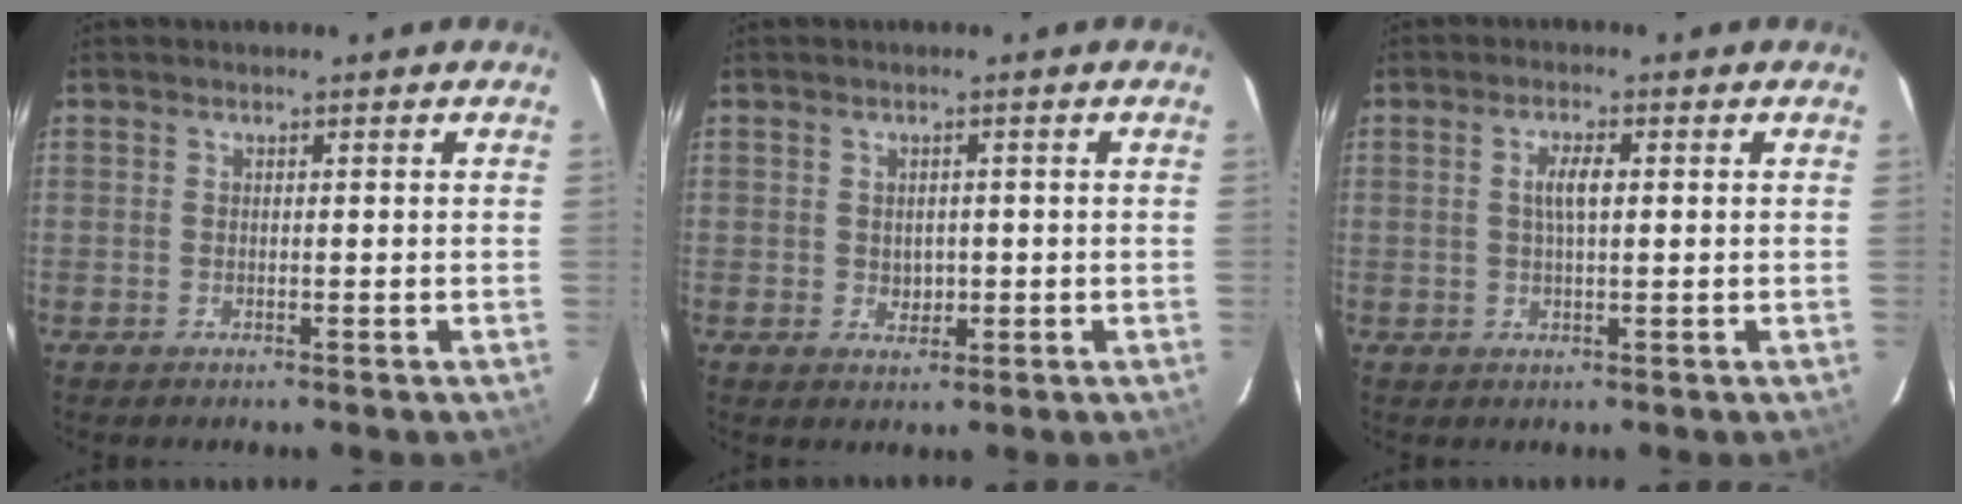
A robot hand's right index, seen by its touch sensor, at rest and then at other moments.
{"total": 2.6, "force": [-0.2, 2.2, 1.3], "torque": [-0.019, 0.002, 0.002]}
{"total": 3.3, "force": [0.5, 0.9, 3.2], "torque": [-0.060, 0.004, 0.011]}